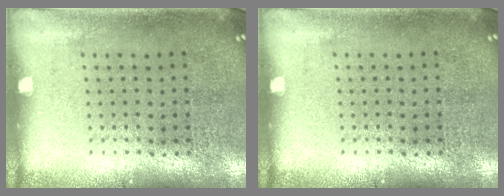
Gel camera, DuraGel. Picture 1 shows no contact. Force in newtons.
{"total": 0.0}